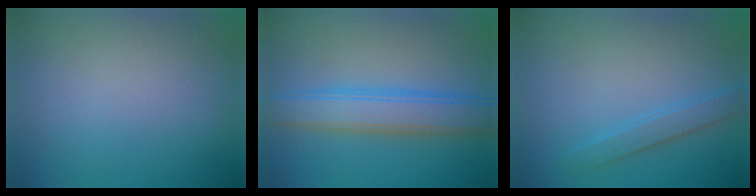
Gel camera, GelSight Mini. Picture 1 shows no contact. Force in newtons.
{"total": 5.3, "press": 5.2, "slide": 0.2}
{"total": 1.9, "press": 1.9, "slide": 0.1}